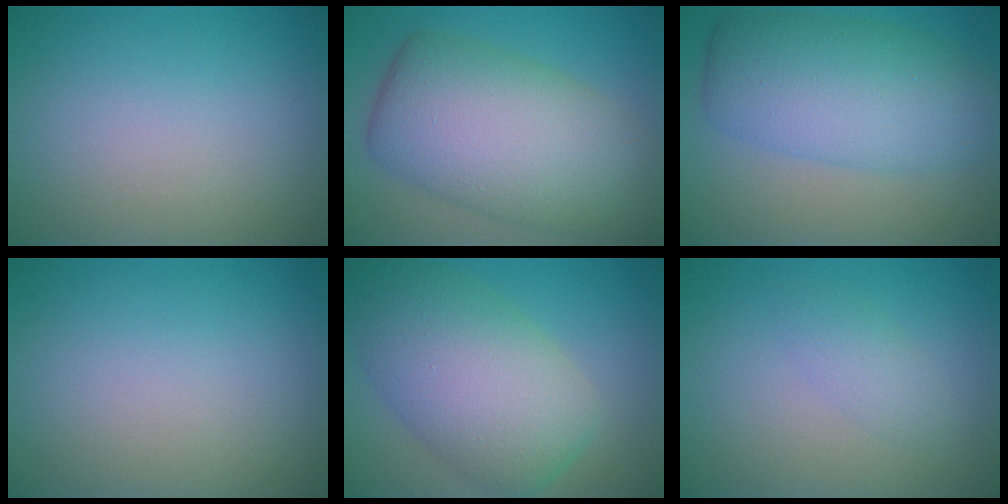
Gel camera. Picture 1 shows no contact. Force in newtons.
{"total": 10.7, "press": 10.7, "slide": 0.3}
{"total": 7.9, "press": 7.9, "slide": 0.1}
{"total": 0.0}
{"total": 9.5, "press": 9.5, "slide": 0.4}
{"total": 1.6, "press": 1.6, "slide": 0.0}